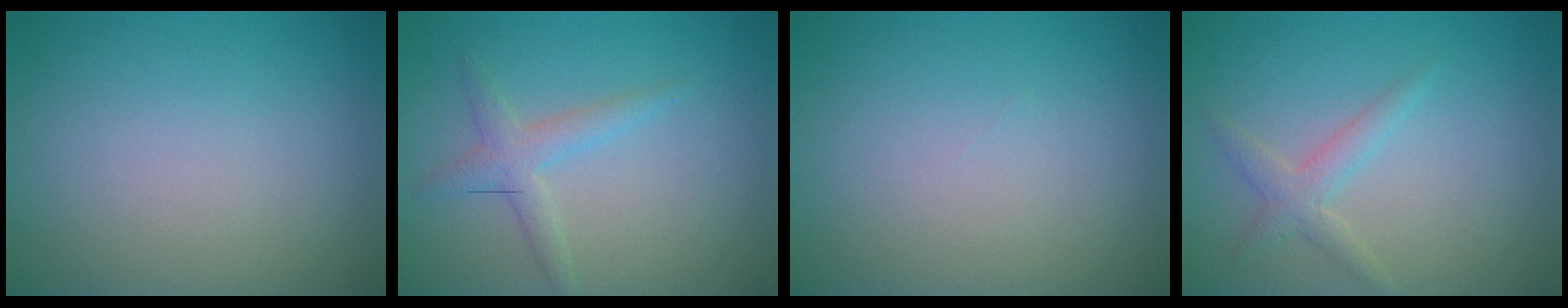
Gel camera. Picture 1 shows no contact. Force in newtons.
{"total": 2.1, "press": 2.1, "slide": 0.1}
{"total": 0.0}
{"total": 1.9, "press": 1.9, "slide": 0.1}